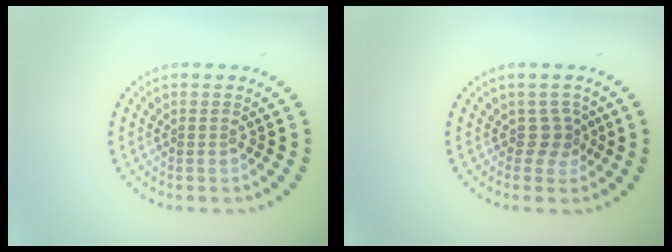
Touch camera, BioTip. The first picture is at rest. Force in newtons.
{"total": 1.9, "press": 1.2, "slide": 1.4}